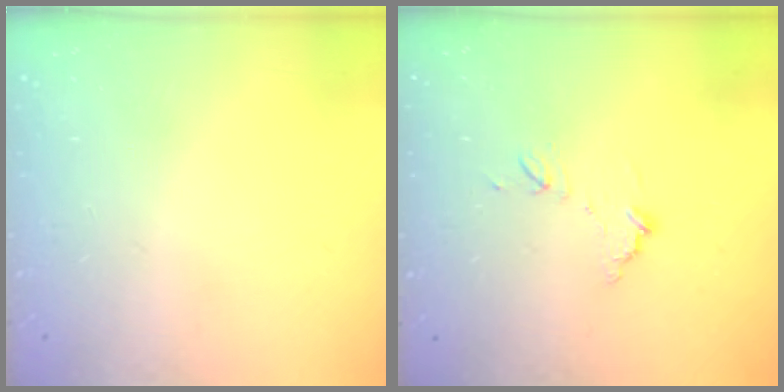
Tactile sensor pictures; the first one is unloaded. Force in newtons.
{"total": 7.9, "press": 7.9, "slide": 0.5}